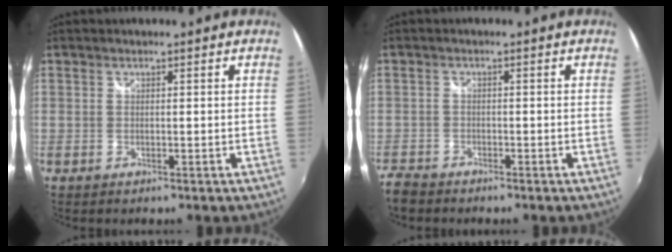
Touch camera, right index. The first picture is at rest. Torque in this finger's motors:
{"motor_torque": [-1.90, -0.24, -1.05, -0.21]}